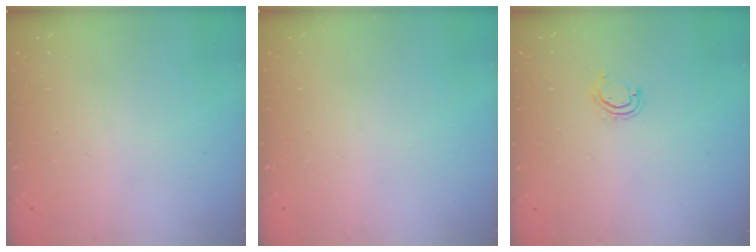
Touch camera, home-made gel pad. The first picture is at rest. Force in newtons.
{"total": 0.0}
{"total": 3.7, "press": 3.7, "slide": 0.3}